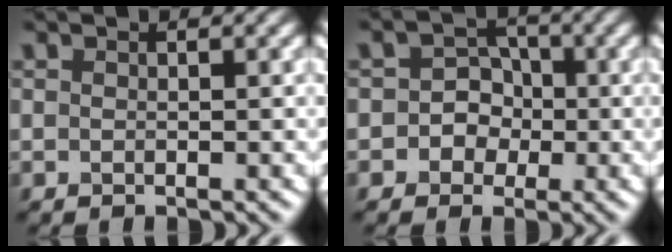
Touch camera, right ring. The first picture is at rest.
{"total": 3.0, "force": [-0.3, 2.8, 1.1], "torque": [0.014, 0.007, -0.028]}